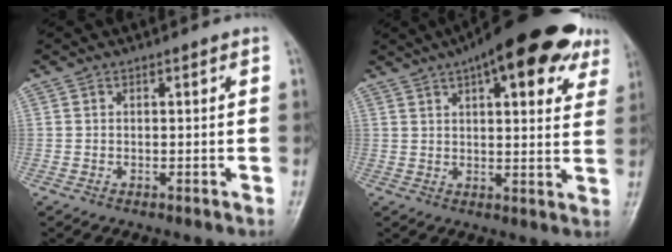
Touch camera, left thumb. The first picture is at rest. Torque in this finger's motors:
{"motor_torque": [0.75, 0.58, 1.60, -1.17, 0.24]}